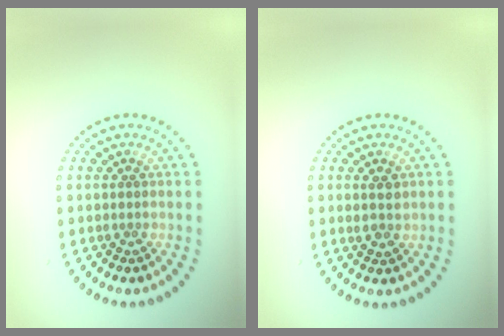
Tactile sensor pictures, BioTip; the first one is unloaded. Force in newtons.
{"total": 1.6, "press": 1.6, "slide": 0.4}